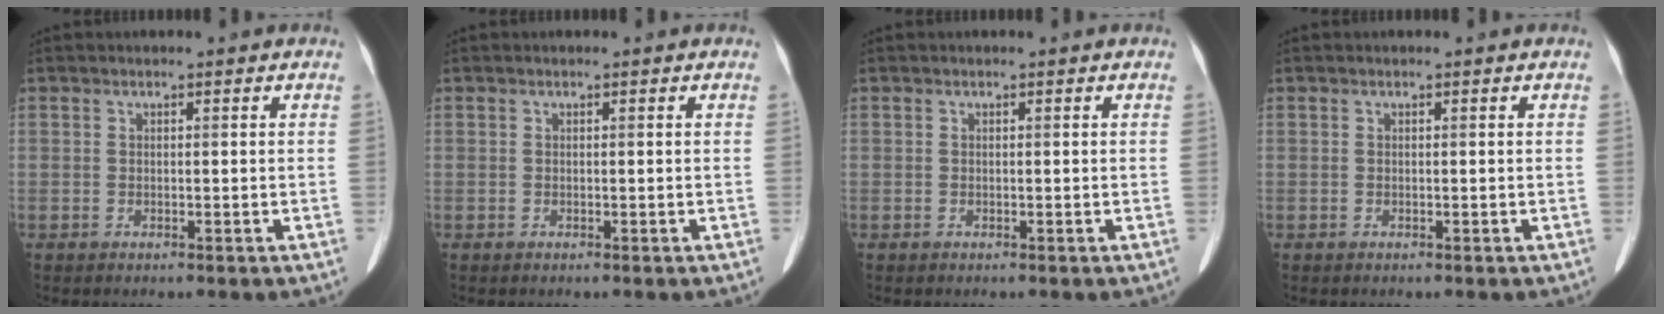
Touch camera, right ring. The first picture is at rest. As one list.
[{"total": 0.0}, {"total": 0.0}, {"total": 0.0}]